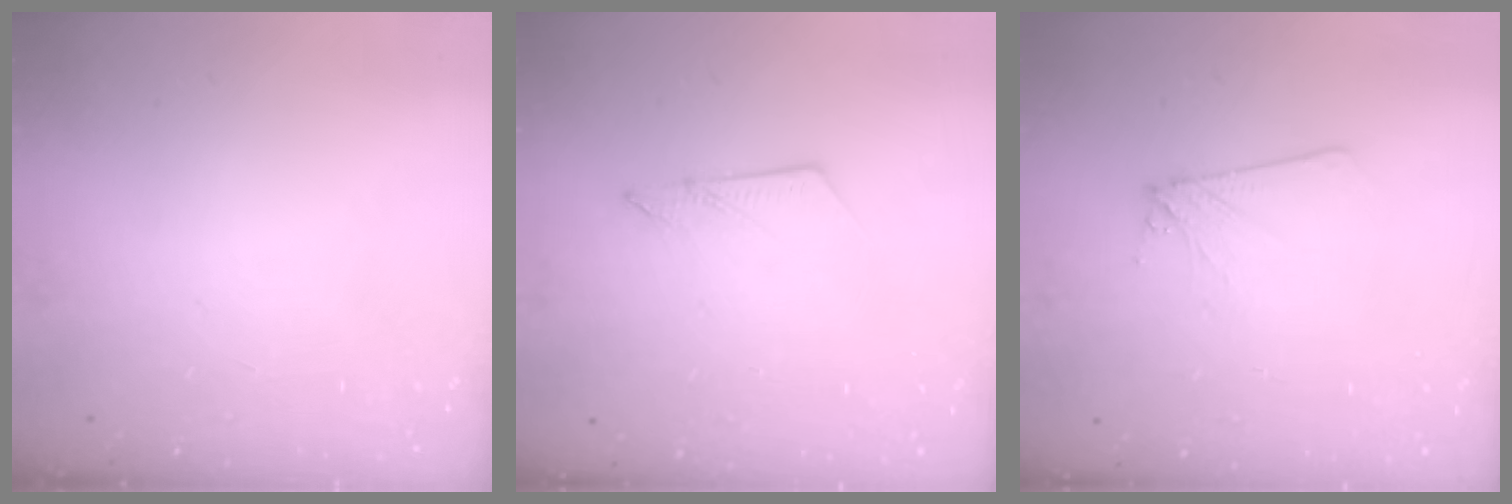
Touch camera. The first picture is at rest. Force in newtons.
{"total": 4.5, "press": 4.5, "slide": 0.1}
{"total": 4.3, "press": 4.2, "slide": 0.6}